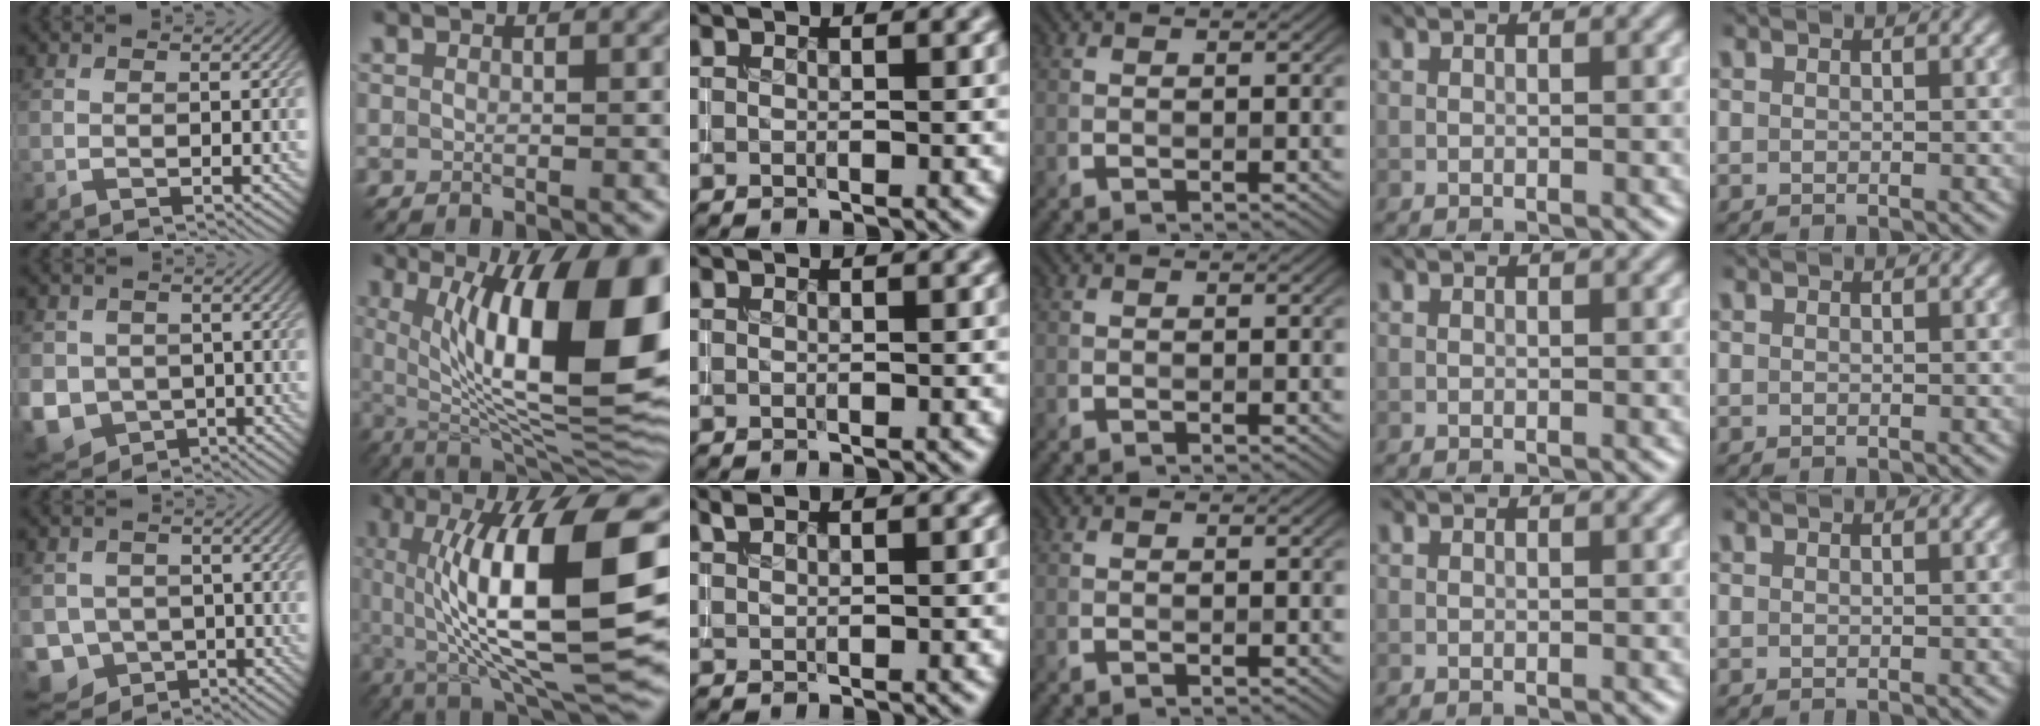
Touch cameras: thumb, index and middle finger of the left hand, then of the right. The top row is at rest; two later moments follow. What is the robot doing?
{"motion": "insert", "object": "coin"}